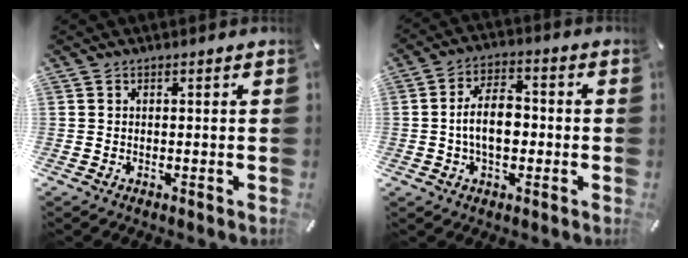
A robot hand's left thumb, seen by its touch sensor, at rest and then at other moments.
{"total": 9.6, "force": [-1.0, 5.8, 7.5], "torque": [-0.135, 0.008, -0.021]}